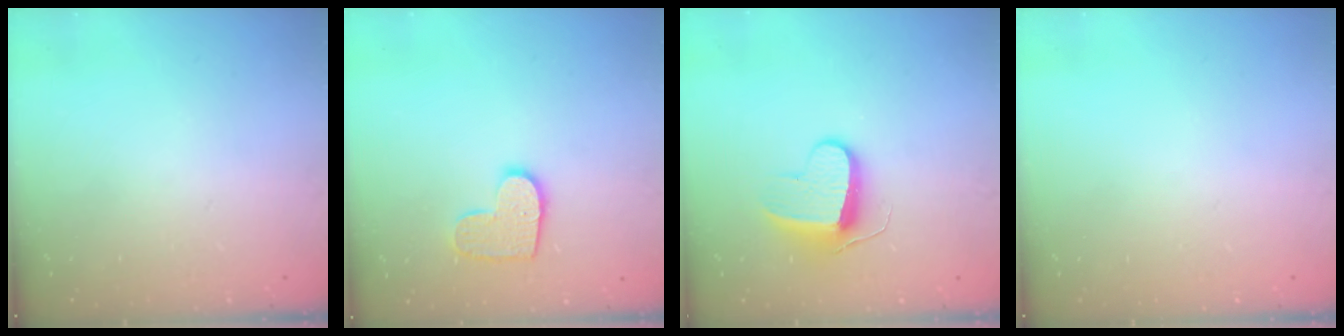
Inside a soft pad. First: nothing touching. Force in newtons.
{"total": 9.9, "press": 9.9, "slide": 0.4}
{"total": 9.3, "press": 9.3, "slide": 0.5}
{"total": 0.0}